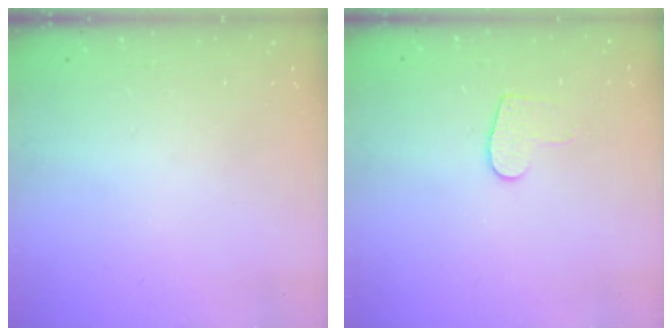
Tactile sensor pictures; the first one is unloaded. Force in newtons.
{"total": 6.4, "press": 6.4, "slide": 0.6}